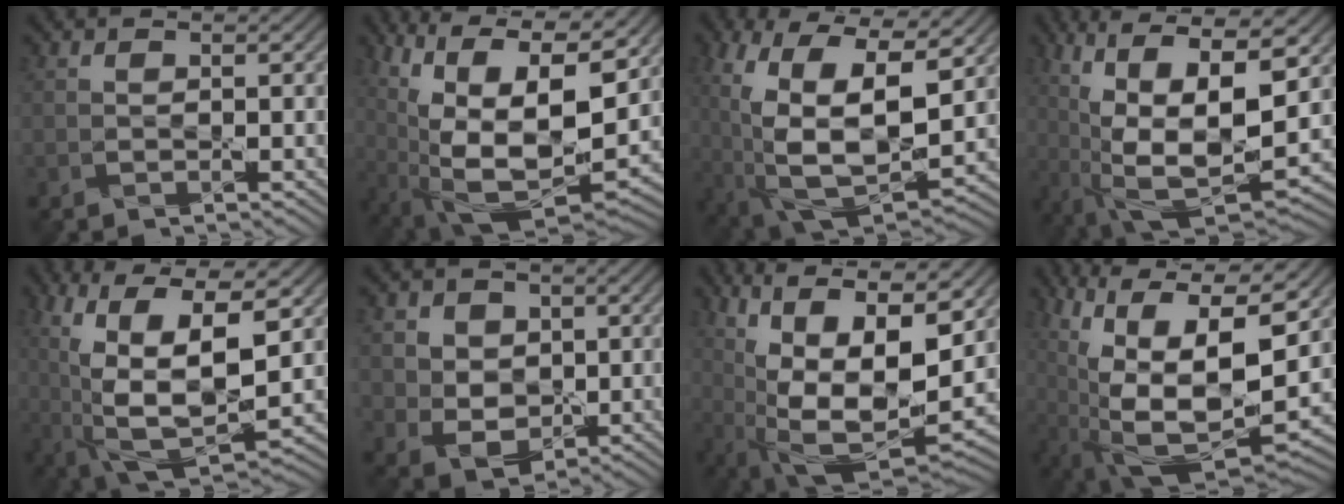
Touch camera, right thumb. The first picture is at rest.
{"total": 17.2, "force": [3.9, 8.2, 14.6], "torque": [-0.266, 0.003, 0.073]}
{"total": 16.7, "force": [2.3, 8.9, 13.9], "torque": [-0.272, -0.019, 0.049]}
{"total": 15.3, "force": [1.7, 5.9, 14.0], "torque": [-0.268, -0.004, 0.040]}
{"total": 15.0, "force": [1.9, 6.6, 13.3], "torque": [-0.260, -0.009, 0.039]}
{"total": 7.4, "force": [1.8, 6.3, 3.3], "torque": [-0.103, -0.002, 0.036]}
{"total": 16.1, "force": [3.4, 6.7, 14.2], "torque": [-0.259, -0.001, 0.067]}
{"total": 17.6, "force": [2.2, 8.4, 15.2], "torque": [-0.268, -0.015, 0.047]}